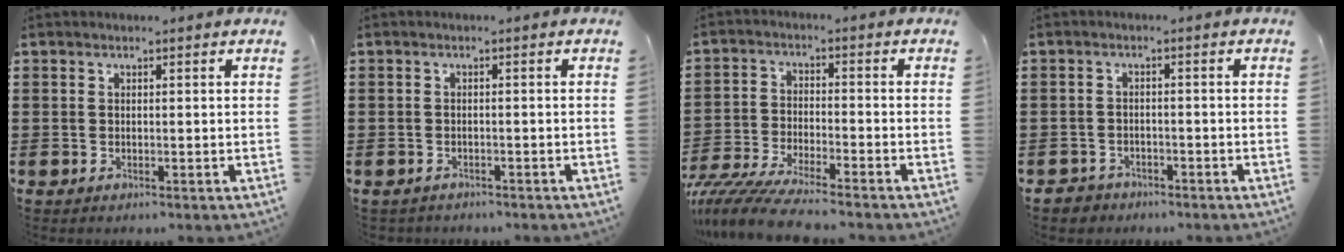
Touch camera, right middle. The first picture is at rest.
{"total": 1.1, "force": [-1.0, 0.2, -0.1], "torque": [-0.003, 0.001, -0.023]}
{"total": 7.4, "force": [-6.8, 0.1, 2.7], "torque": [-0.070, -0.010, -0.137]}
{"total": 1.9, "force": [-1.8, 0.7, -0.2], "torque": [-0.004, 0.002, -0.041]}